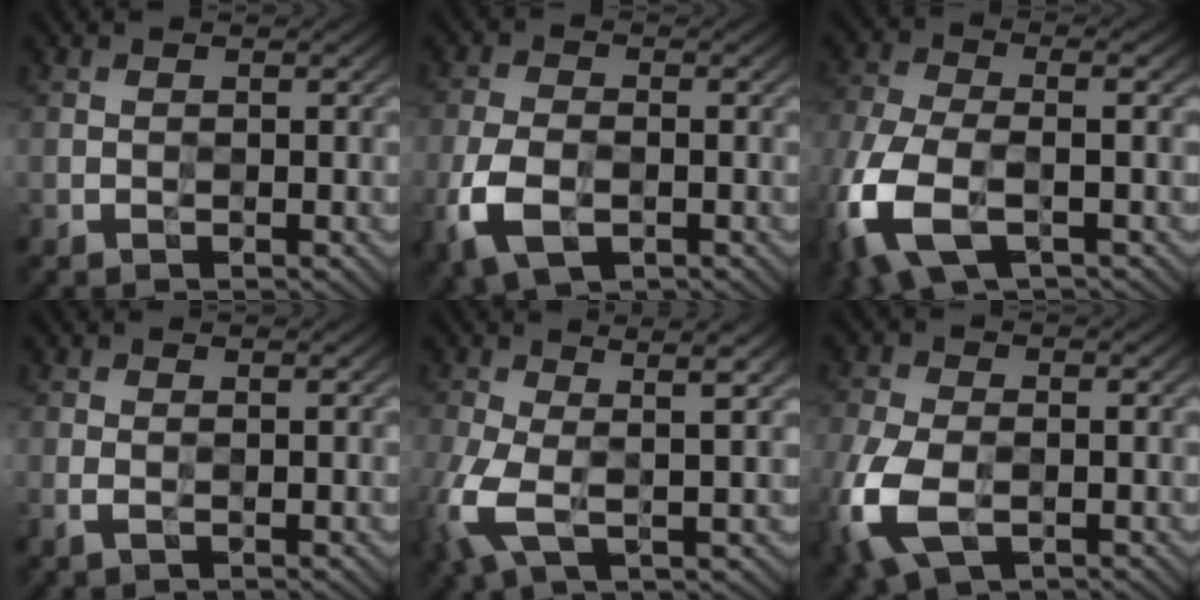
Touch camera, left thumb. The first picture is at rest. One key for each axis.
{"total": 7.0, "fx": -2.8, "fy": 3.9, "fz": 5.1, "tx": -0.127, "ty": -0.014, "tz": -0.060}
{"total": 12.1, "fx": -4.7, "fy": 5.4, "fz": 9.8, "tx": -0.264, "ty": -0.029, "tz": -0.089}
{"total": 1.0, "fx": -0.1, "fy": 0.2, "fz": 1.0, "tx": -0.024, "ty": 0.001, "tz": -0.004}
{"total": 8.6, "fx": 0.1, "fy": 3.1, "fz": 8.1, "tx": -0.188, "ty": -0.007, "tz": -0.006}
{"total": 9.7, "fx": -3.2, "fy": 5.7, "fz": 7.2, "tx": -0.208, "ty": -0.023, "tz": -0.064}